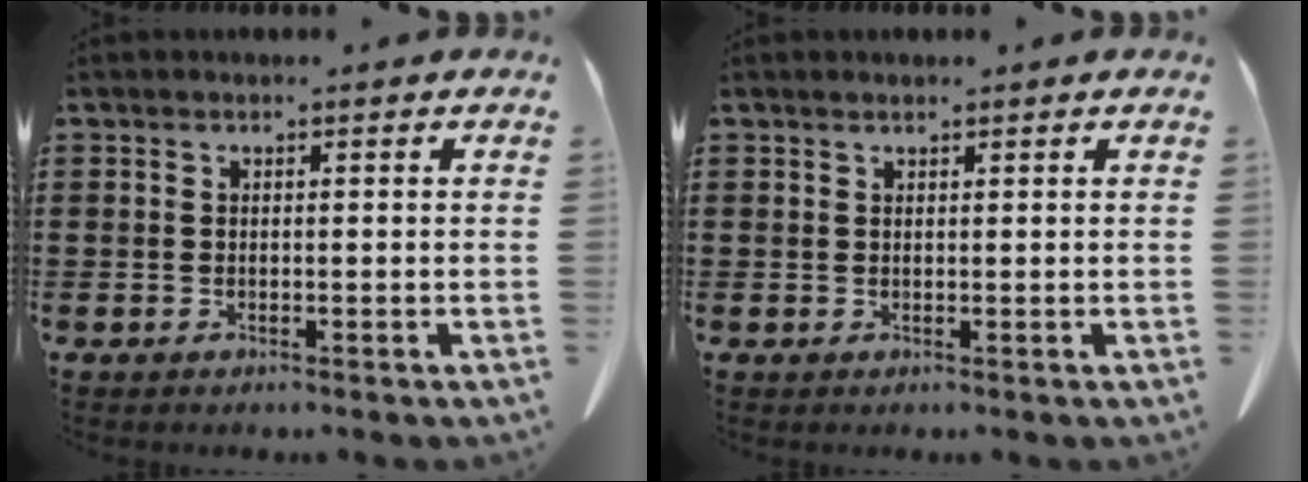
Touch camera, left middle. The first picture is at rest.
{"total": 0.6, "force": [0.6, 0.1, 0.2], "torque": [-0.006, -0.001, 0.012]}